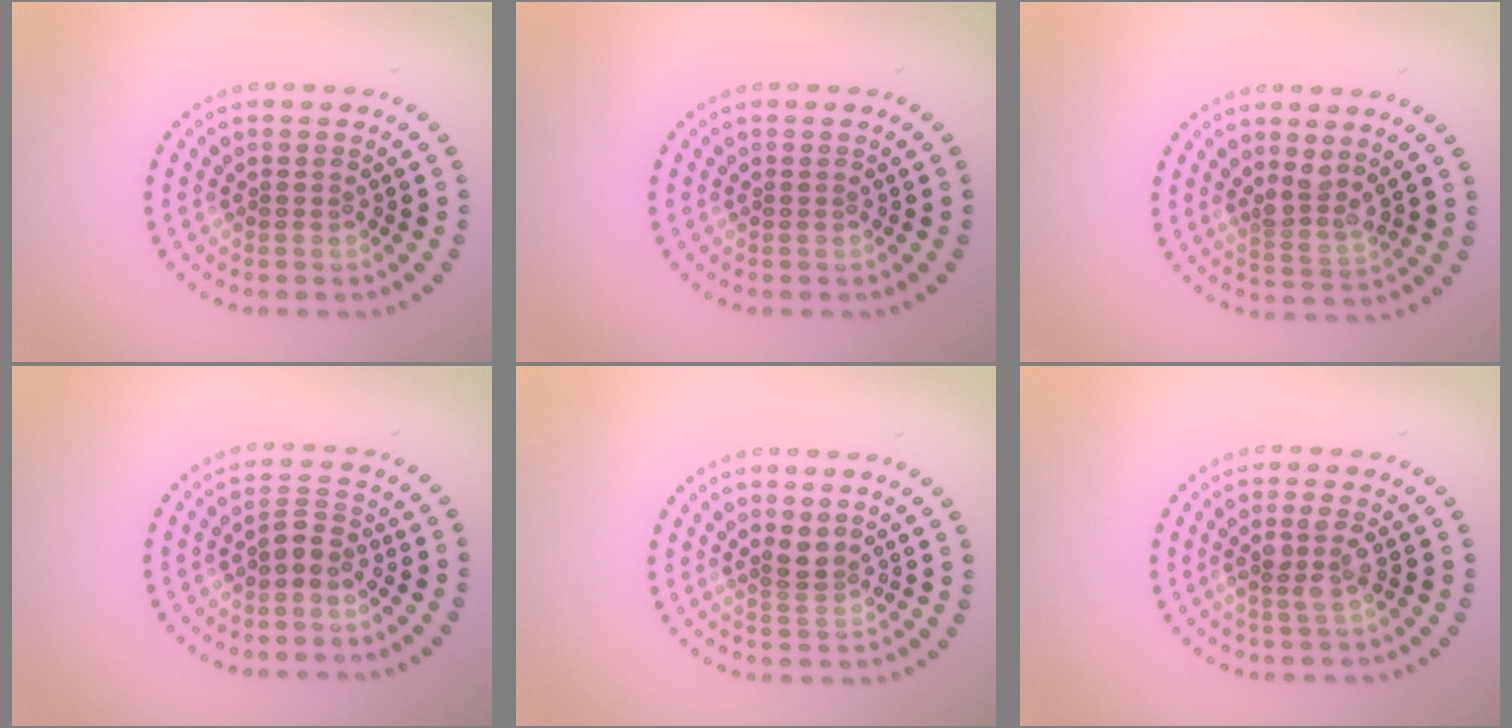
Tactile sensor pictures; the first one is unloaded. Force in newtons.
{"total": 0.0}
{"total": 2.3, "press": 1.9, "slide": 1.4}
{"total": 1.8, "press": 1.6, "slide": 1.0}
{"total": 1.9, "press": 1.5, "slide": 1.1}
{"total": 2.3, "press": 2.0, "slide": 1.1}